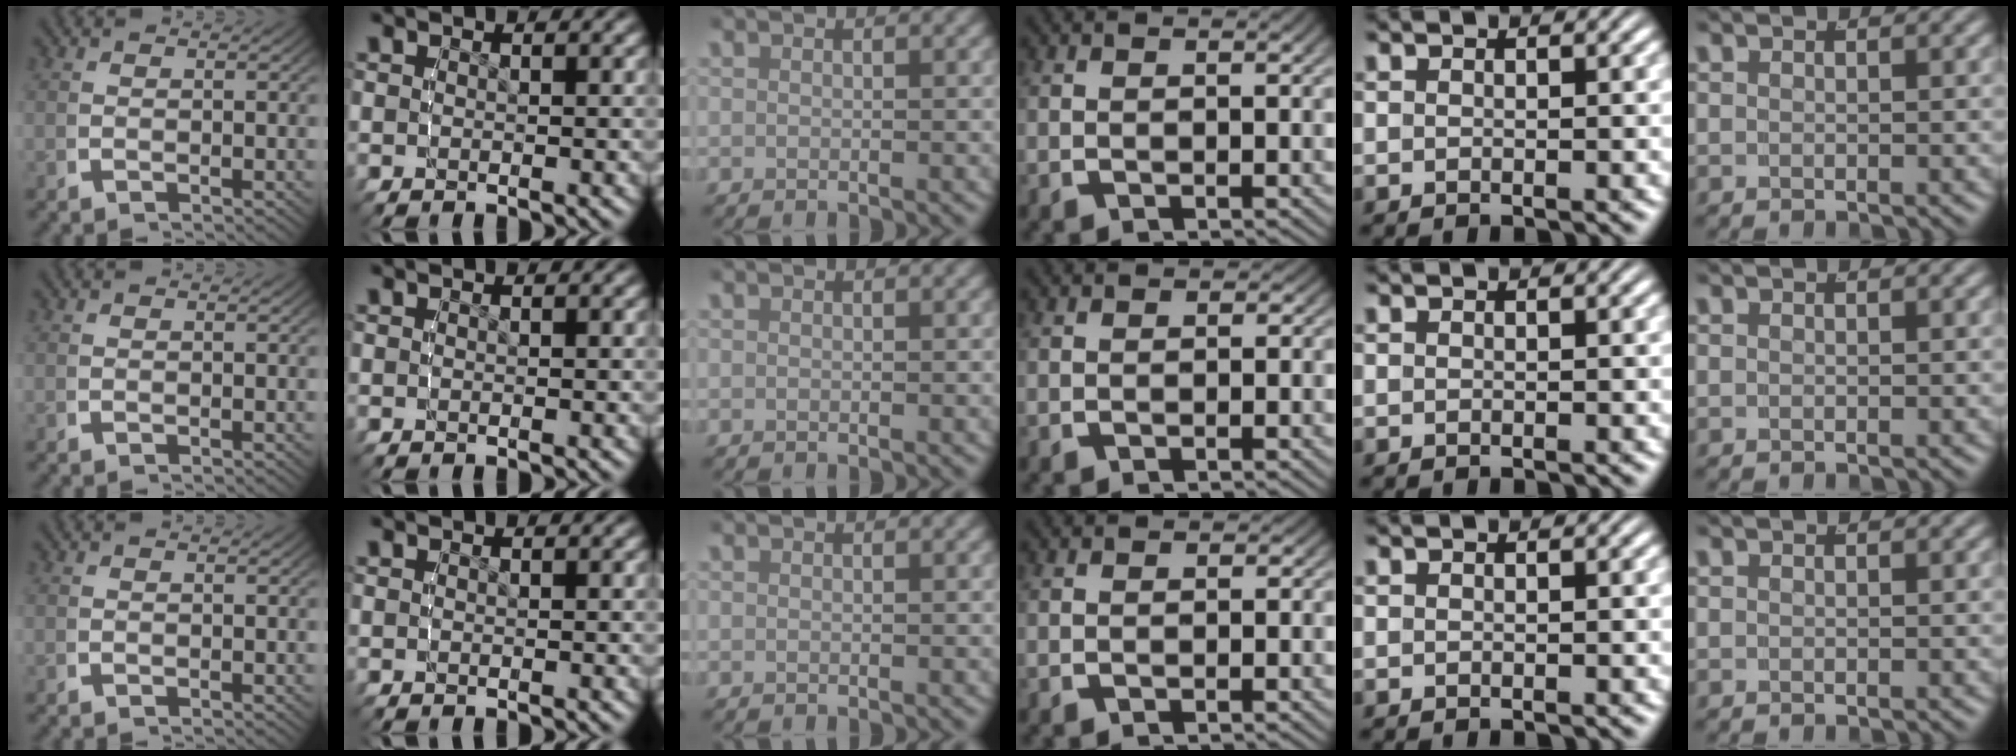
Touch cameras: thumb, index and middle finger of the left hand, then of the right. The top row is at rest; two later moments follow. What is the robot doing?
{"motion": "lift_and_place", "object": "tape"}